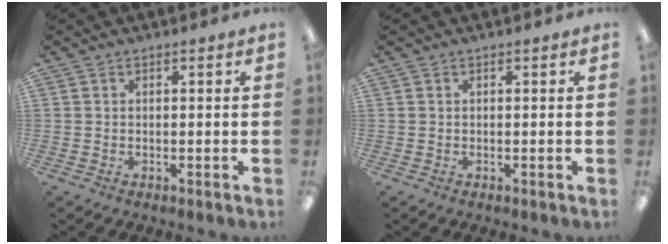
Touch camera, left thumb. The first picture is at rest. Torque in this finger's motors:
{"motor_torque": [0.00, 0.00, 0.08, 0.05, 0.00]}